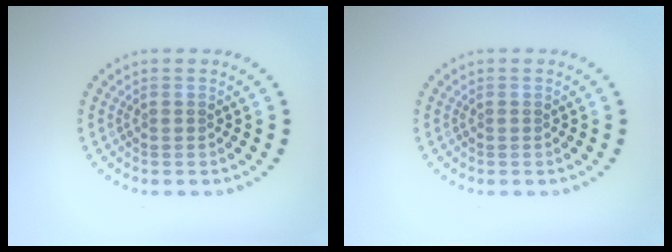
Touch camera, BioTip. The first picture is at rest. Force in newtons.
{"total": 0.0}